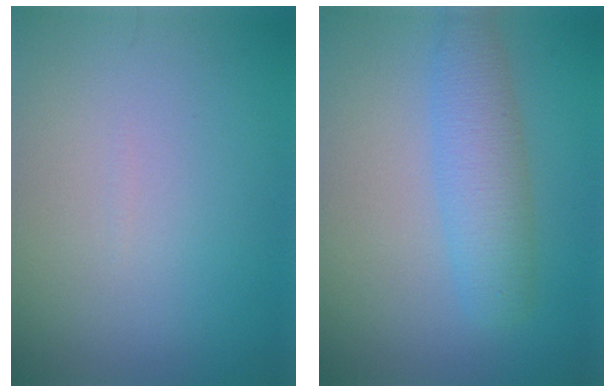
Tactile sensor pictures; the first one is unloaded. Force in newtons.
{"total": 3.8, "press": 3.8, "slide": 0.2}